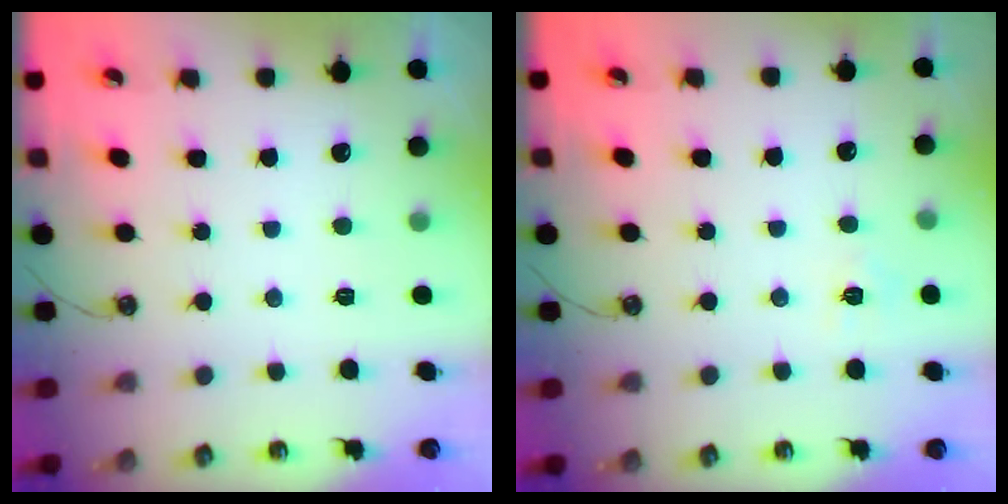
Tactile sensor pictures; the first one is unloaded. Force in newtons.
{"total": 6.4, "press": 6.4, "slide": 0.7}